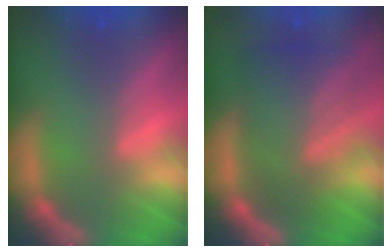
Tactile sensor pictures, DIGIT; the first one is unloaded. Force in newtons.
{"total": 8.6}